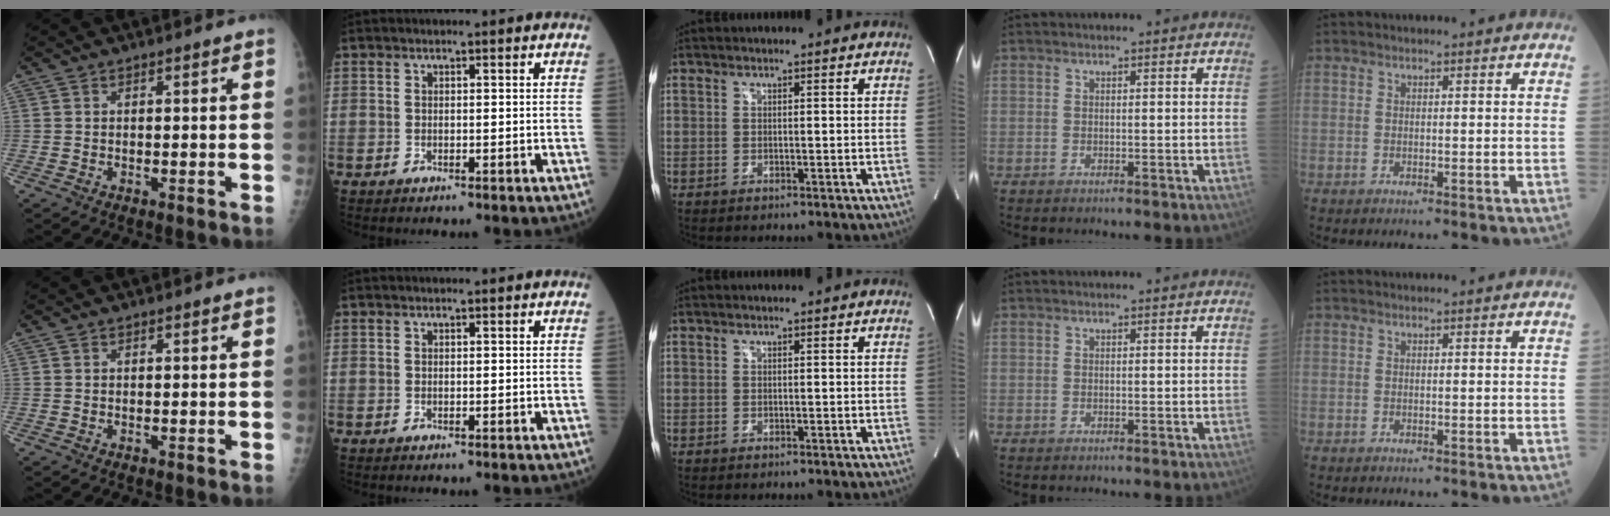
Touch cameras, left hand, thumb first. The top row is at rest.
{}